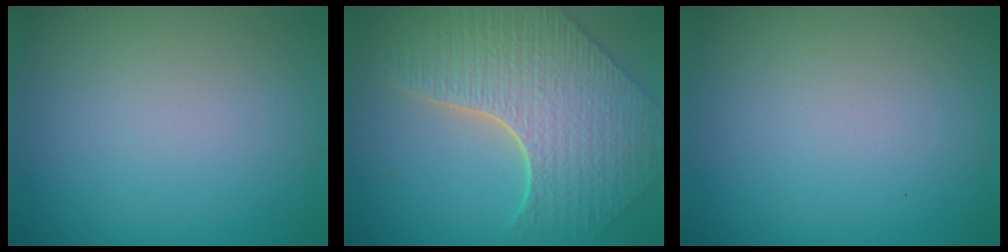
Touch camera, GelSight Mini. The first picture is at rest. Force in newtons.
{"total": 8.3, "press": 6.1, "slide": 5.6}
{"total": 0.0}